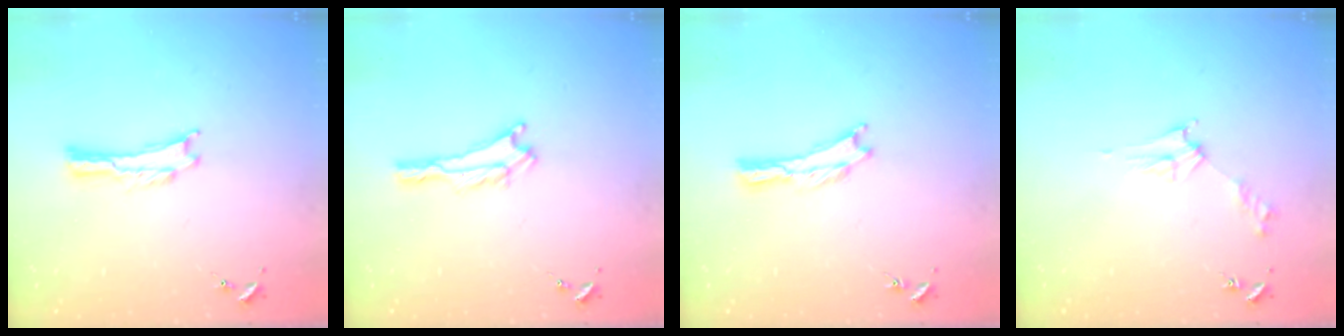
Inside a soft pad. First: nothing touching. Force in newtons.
{"total": 0.6, "press": 0.6, "slide": 0.1}
{"total": 0.0}
{"total": 2.8, "press": 2.8, "slide": 0.3}